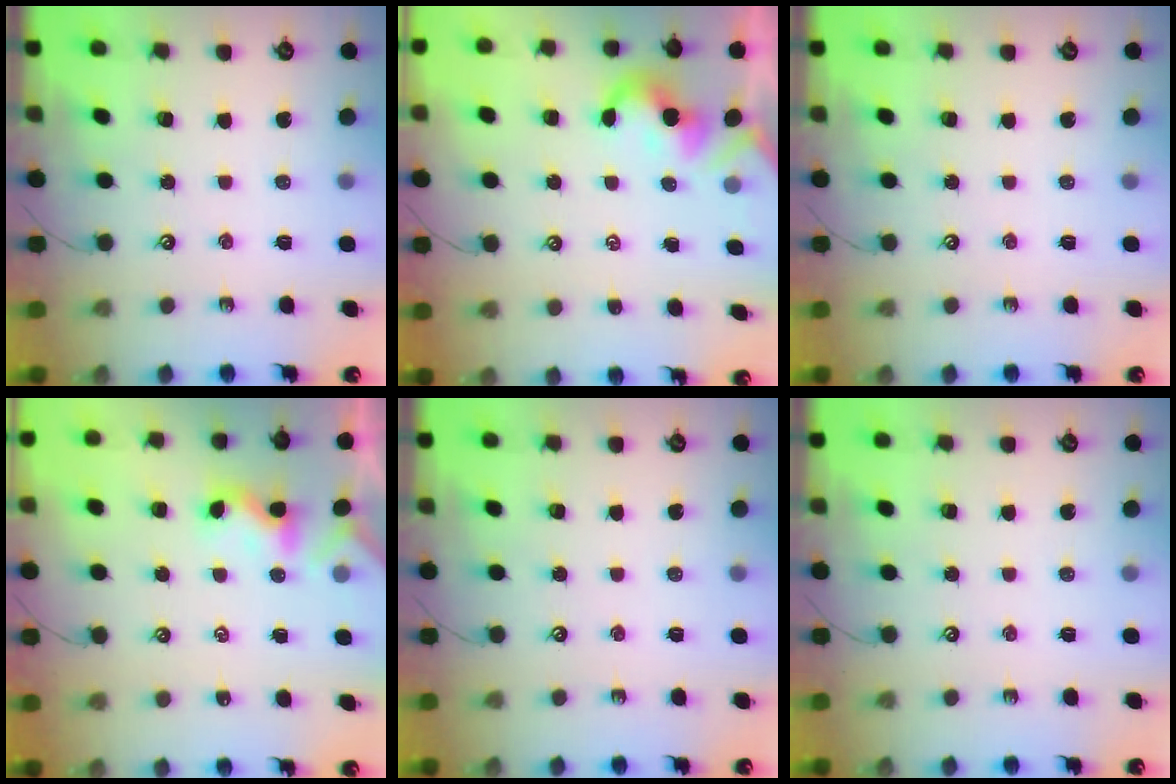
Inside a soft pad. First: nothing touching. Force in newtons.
{"total": 2.1, "press": 2.1, "slide": 0.4}
{"total": 0.0}
{"total": 2.2, "press": 2.2, "slide": 0.3}
{"total": 0.0}
{"total": 0.0}